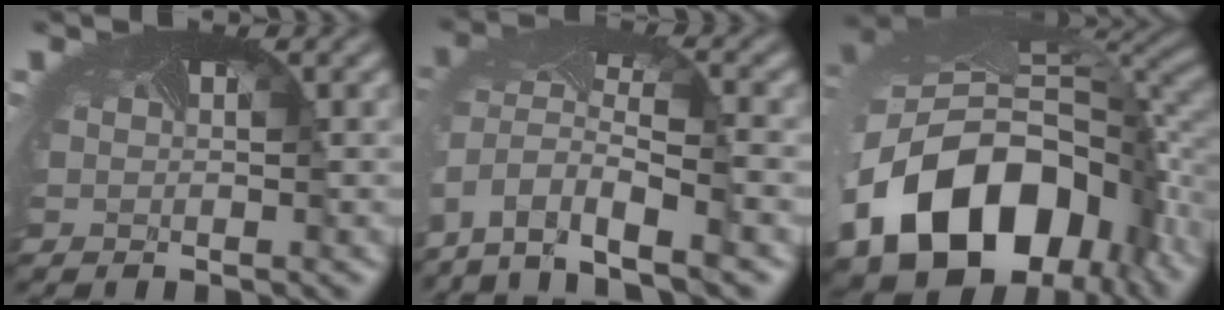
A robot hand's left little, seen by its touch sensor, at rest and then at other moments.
{"total": 9.3, "force": [-5.5, 4.4, 6.1], "torque": [-0.155, -0.032, -0.079]}
{"total": 16.4, "force": [-6.3, 11.4, 9.9], "torque": [-0.241, -0.057, -0.081]}